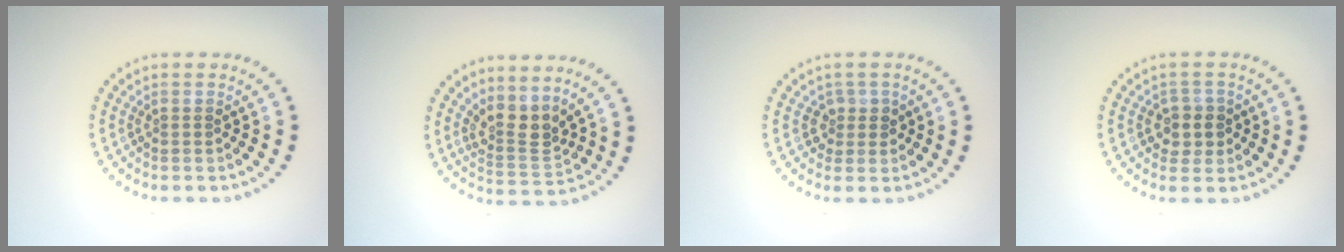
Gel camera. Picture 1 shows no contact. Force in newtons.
{"total": 3.0, "press": 2.2, "slide": 2.0}
{"total": 1.3, "press": 1.2, "slide": 0.6}
{"total": 2.4, "press": 2.1, "slide": 1.0}